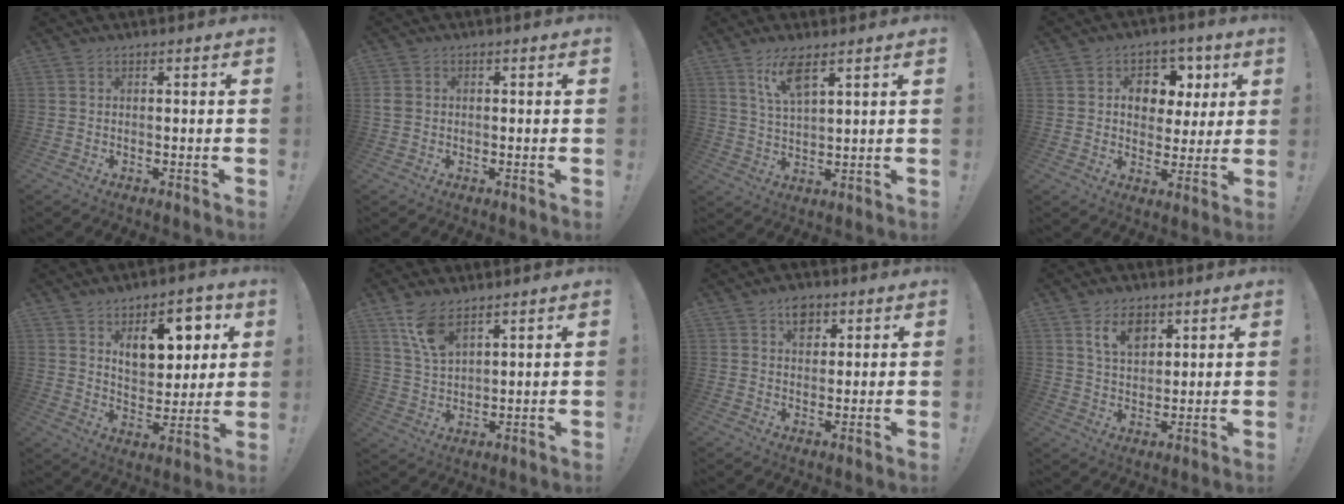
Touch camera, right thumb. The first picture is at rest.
{"total": 2.0, "force": [0.1, 1.7, 1.1], "torque": [-0.018, 0.006, 0.003]}
{"total": 8.2, "force": [4.9, 2.1, 6.2], "torque": [-0.123, -0.012, 0.087]}
{"total": 9.9, "force": [2.9, 8.4, 4.4], "torque": [-0.057, -0.009, 0.059]}
{"total": 12.9, "force": [6.1, 7.5, 8.6], "torque": [-0.119, -0.021, 0.109]}
{"total": 8.8, "force": [6.0, 3.7, 5.3], "torque": [-0.092, -0.029, 0.112]}
{"total": 5.2, "force": [2.6, 3.8, 2.5], "torque": [-0.020, -0.007, 0.043]}
{"total": 8.2, "force": [4.6, 4.9, 4.6], "torque": [-0.082, -0.011, 0.087]}